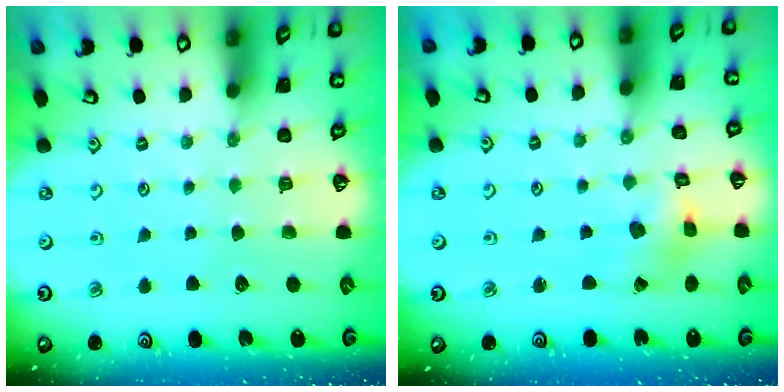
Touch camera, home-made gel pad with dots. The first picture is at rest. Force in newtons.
{"total": 5.2, "press": 5.1, "slide": 0.6}